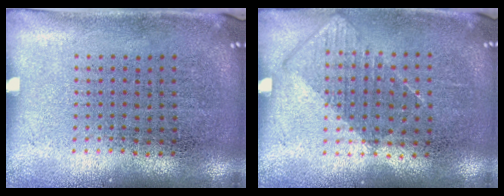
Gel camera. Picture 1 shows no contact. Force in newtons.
{"total": 0.8, "press": 0.8, "slide": 0.3}